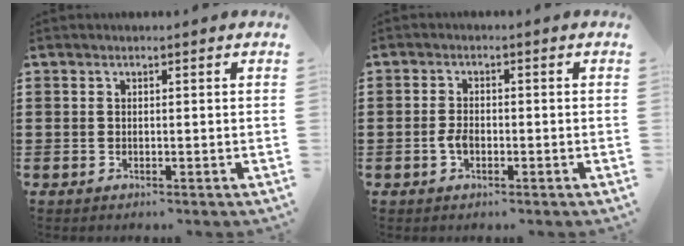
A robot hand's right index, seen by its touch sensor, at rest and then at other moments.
{"total": 3.2, "force": [-1.1, 1.7, 2.5], "torque": [-0.068, -0.005, -0.027]}